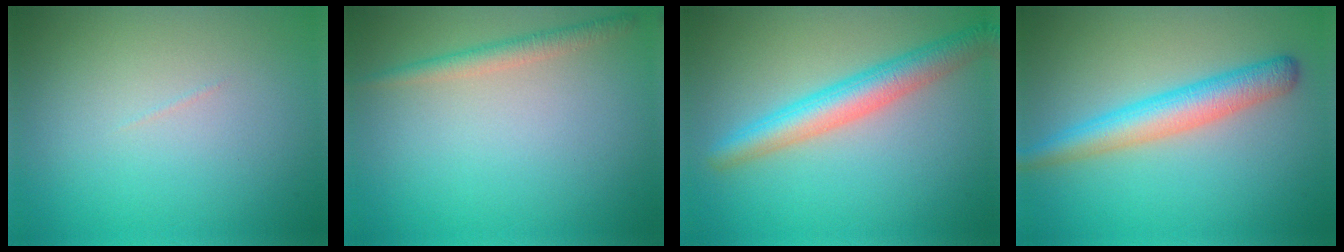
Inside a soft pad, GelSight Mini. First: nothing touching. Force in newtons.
{"total": 1.9, "press": 1.9, "slide": 0.0}
{"total": 4.6, "press": 4.6, "slide": 0.2}
{"total": 4.5, "press": 4.5, "slide": 0.1}